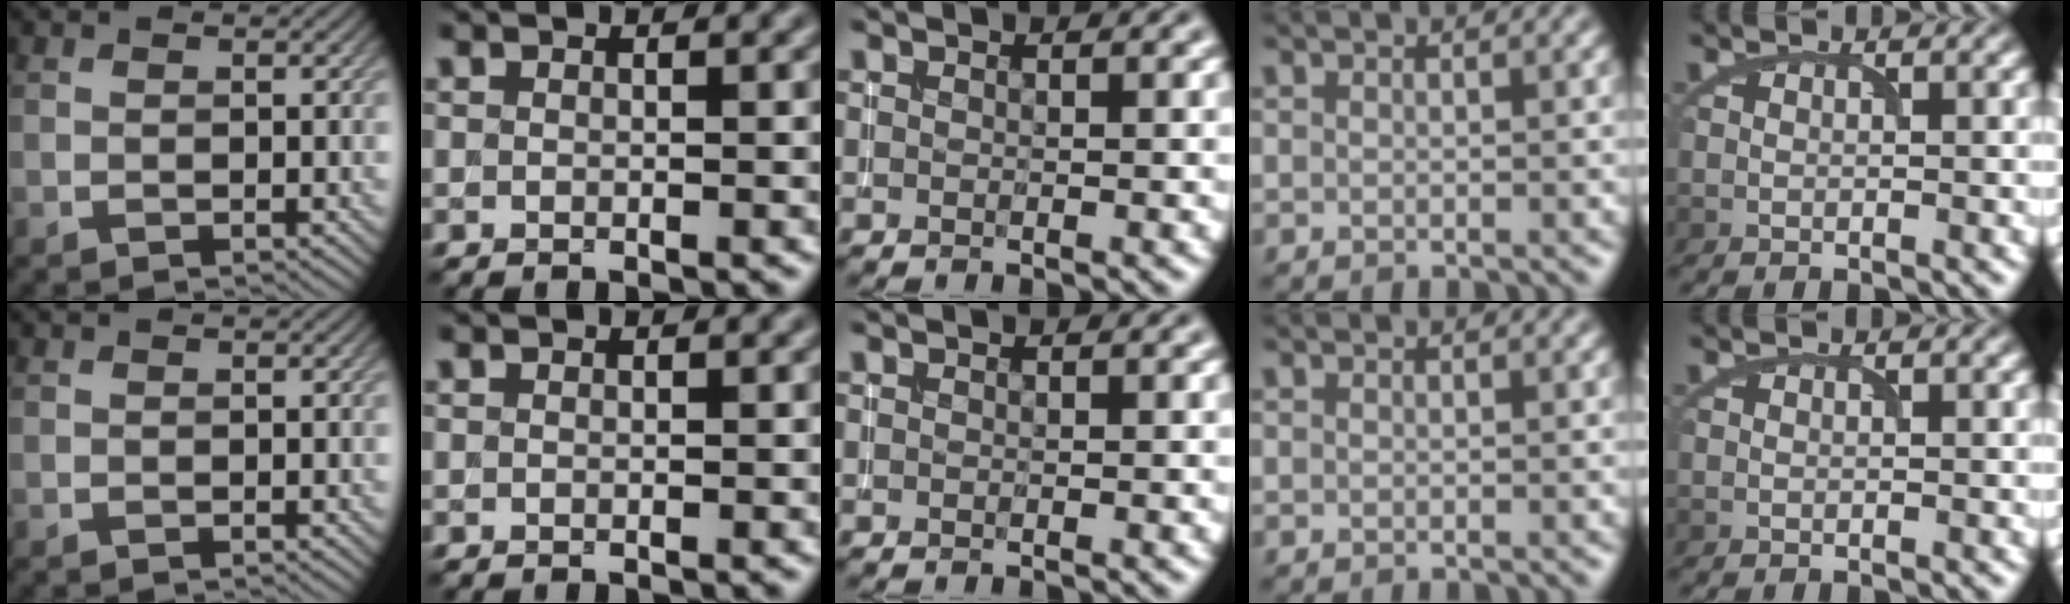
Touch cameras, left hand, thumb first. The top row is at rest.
{}